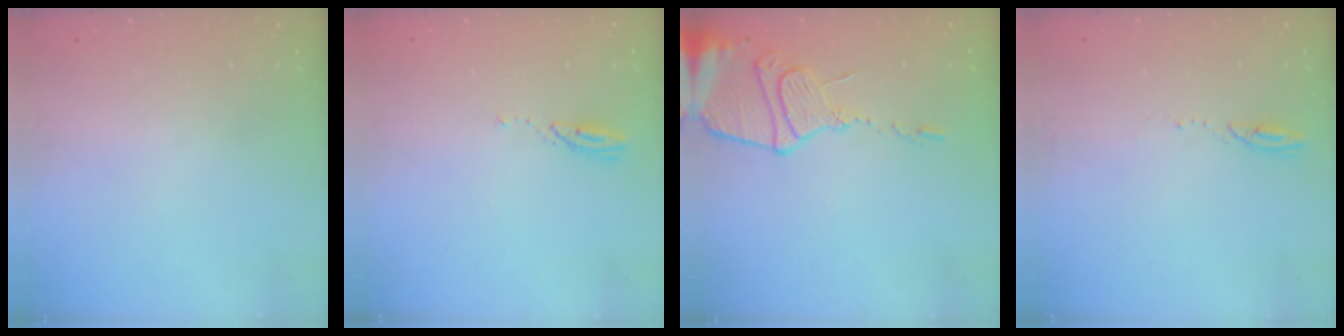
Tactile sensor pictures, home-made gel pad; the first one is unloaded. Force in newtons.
{"total": 3.0, "press": 2.9, "slide": 0.3}
{"total": 14.1, "press": 14.0, "slide": 1.3}
{"total": 3.3, "press": 3.3, "slide": 0.4}